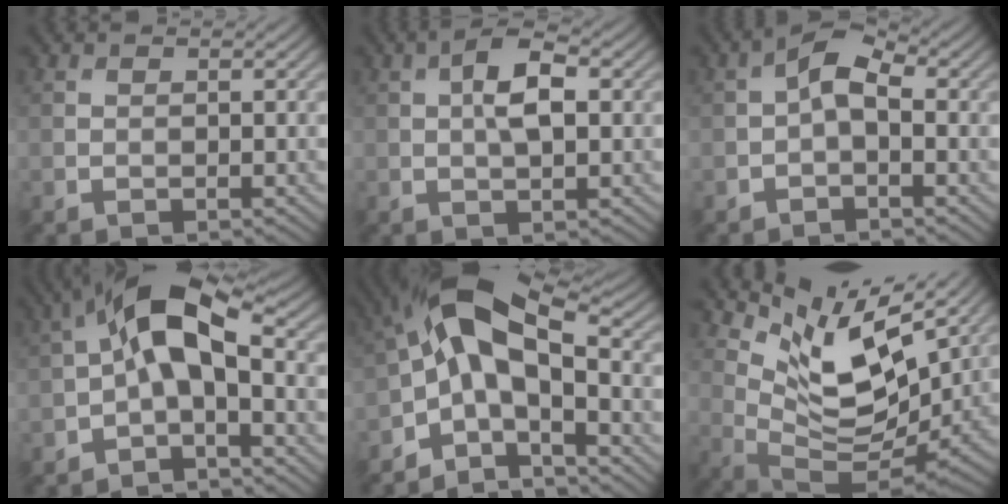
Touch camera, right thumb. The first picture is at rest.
{"total": 5.1, "force": [0.7, 2.2, 4.6], "torque": [-0.084, 0.007, 0.009]}
{"total": 3.1, "force": [-0.4, 1.7, 2.6], "torque": [-0.051, 0.009, -0.014]}
{"total": 8.5, "force": [-0.2, 3.8, 7.6], "torque": [-0.144, 0.026, -0.017]}
{"total": 11.0, "force": [-1.7, 4.8, 9.8], "torque": [-0.189, 0.025, -0.053]}
{"total": 11.9, "force": [6.8, 4.7, 8.5], "torque": [-0.182, -0.007, 0.139]}